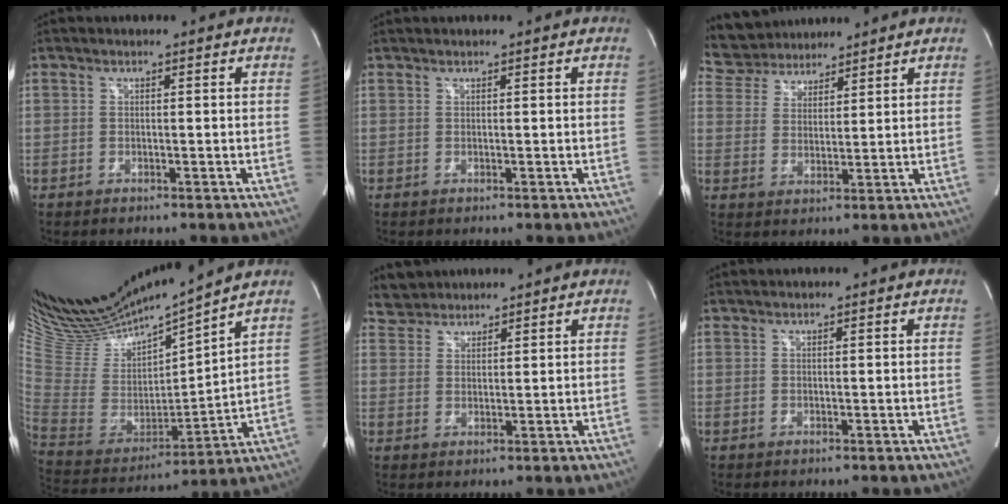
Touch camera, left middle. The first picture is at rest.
{"total": 0.9, "force": [0.8, -0.1, 0.2], "torque": [-0.009, 0.014, 0.022]}
{"total": 7.5, "force": [7.0, 2.7, 0.5], "torque": [-0.019, 0.025, 0.131]}
{"total": 19.4, "force": [17.9, 0.7, 7.4], "torque": [-0.152, -0.033, 0.344]}
{"total": 3.9, "force": [3.7, 1.3, -0.3], "torque": [-0.002, 0.022, 0.070]}
{"total": 1.2, "force": [1.2, -0.1, 0.3], "torque": [-0.009, 0.014, 0.028]}